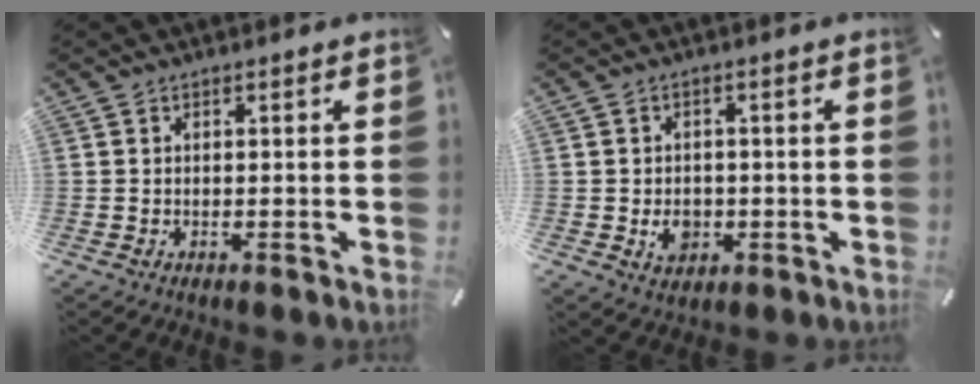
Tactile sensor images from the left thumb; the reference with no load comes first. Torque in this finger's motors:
{"motor_torque": [0.38, 1.45, 0.05, 0.03, 0.02]}